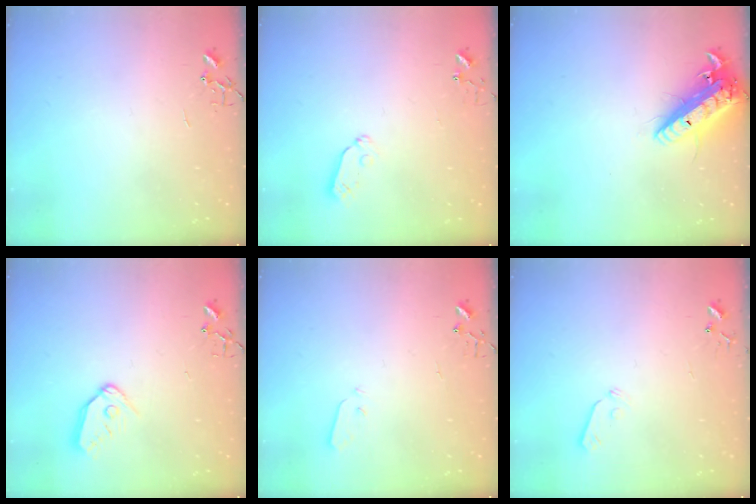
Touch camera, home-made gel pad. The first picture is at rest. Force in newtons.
{"total": 3.7, "press": 3.6, "slide": 0.5}
{"total": 17.1, "press": 16.8, "slide": 3.3}
{"total": 10.0, "press": 9.9, "slide": 1.1}
{"total": 3.2, "press": 3.2, "slide": 0.1}
{"total": 5.8, "press": 5.8, "slide": 0.5}